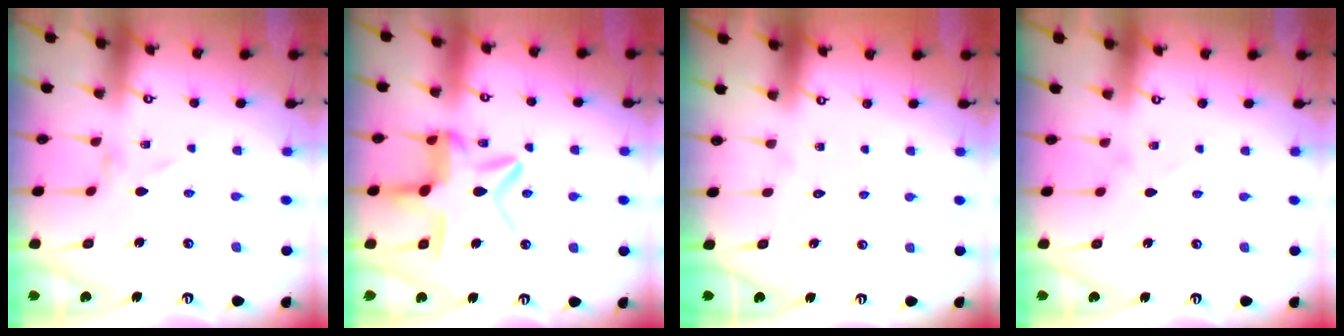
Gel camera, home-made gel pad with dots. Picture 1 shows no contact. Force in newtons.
{"total": 14.6, "press": 14.5, "slide": 1.4}
{"total": 1.7, "press": 1.7, "slide": 0.1}
{"total": 1.1, "press": 1.1, "slide": 0.1}